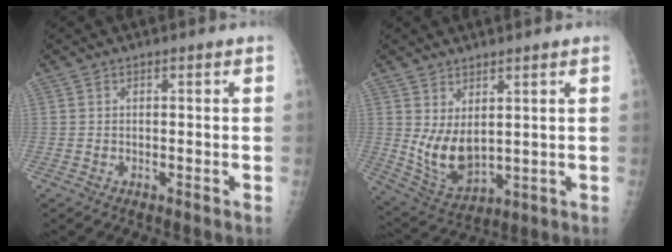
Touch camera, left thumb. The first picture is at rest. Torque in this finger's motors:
{"motor_torque": [1.27, 1.03, 1.13, -0.37, 0.07]}